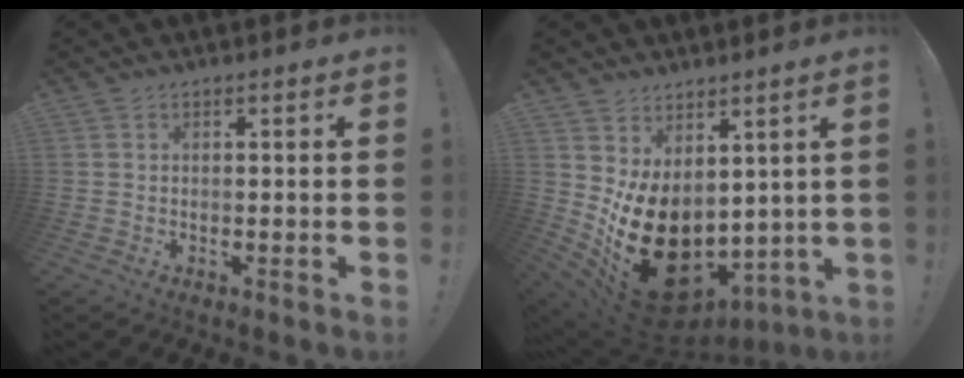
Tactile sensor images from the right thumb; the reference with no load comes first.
{"total": 18.7, "force": [-3.5, 13.5, 12.5], "torque": [-0.210, 0.002, -0.034]}